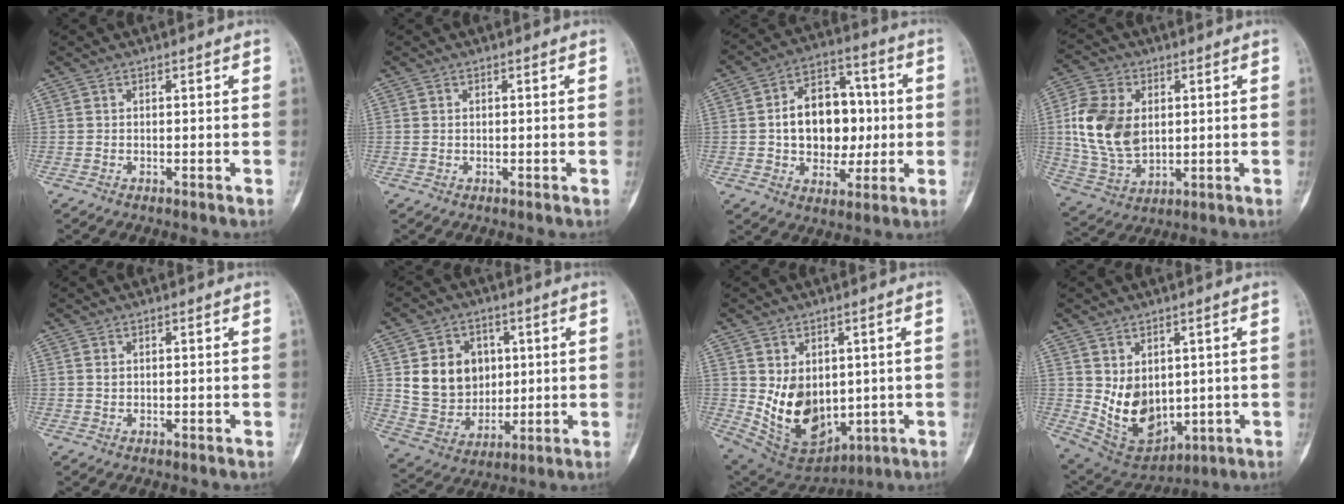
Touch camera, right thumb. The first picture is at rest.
{"total": 0.5, "force": [0.1, 0.5, 0.3], "torque": [-0.005, 0.001, 0.003]}
{"total": 15.8, "force": [0.3, 11.4, 11.0], "torque": [-0.120, 0.026, 0.008]}
{"total": 14.8, "force": [2.0, 10.2, 10.6], "torque": [-0.191, -0.007, 0.044]}
{"total": 0.7, "force": [0.2, 0.5, 0.4], "torque": [0.000, 0.001, 0.005]}
{"total": 13.8, "force": [2.9, 11.5, 7.1], "torque": [-0.077, -0.010, 0.068]}
{"total": 13.8, "force": [0.2, 9.9, 9.6], "torque": [-0.121, -0.020, 0.040]}
{"total": 11.7, "force": [0.6, 8.5, 8.0], "torque": [-0.096, -0.019, 0.045]}